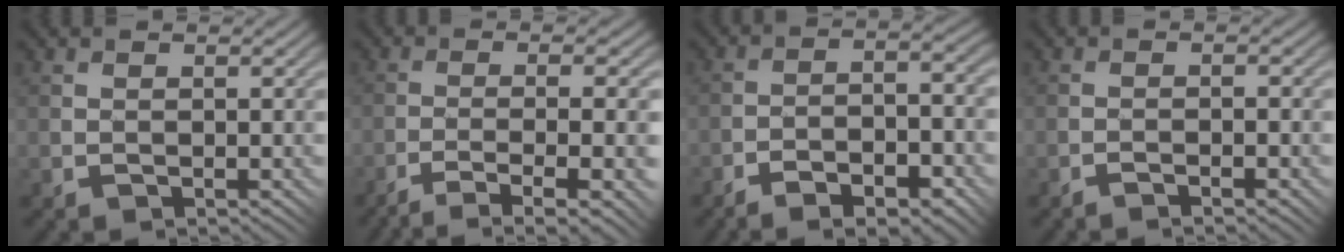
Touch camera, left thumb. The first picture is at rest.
{"total": 10.0, "force": [-5.7, 1.3, 8.2], "torque": [-0.122, 0.007, -0.080]}
{"total": 9.8, "force": [-5.9, 2.5, 7.4], "torque": [-0.119, -0.001, -0.094]}
{"total": 2.2, "force": [-1.6, -0.1, 1.5], "torque": [-0.026, 0.010, -0.030]}